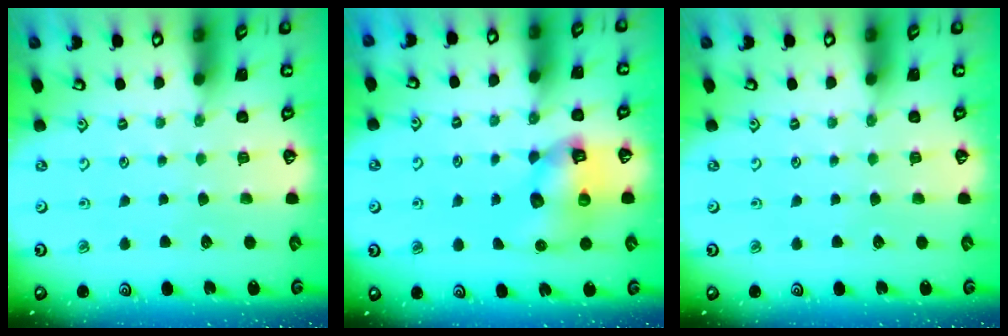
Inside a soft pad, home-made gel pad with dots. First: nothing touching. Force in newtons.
{"total": 10.6, "press": 10.4, "slide": 1.8}
{"total": 0.0}